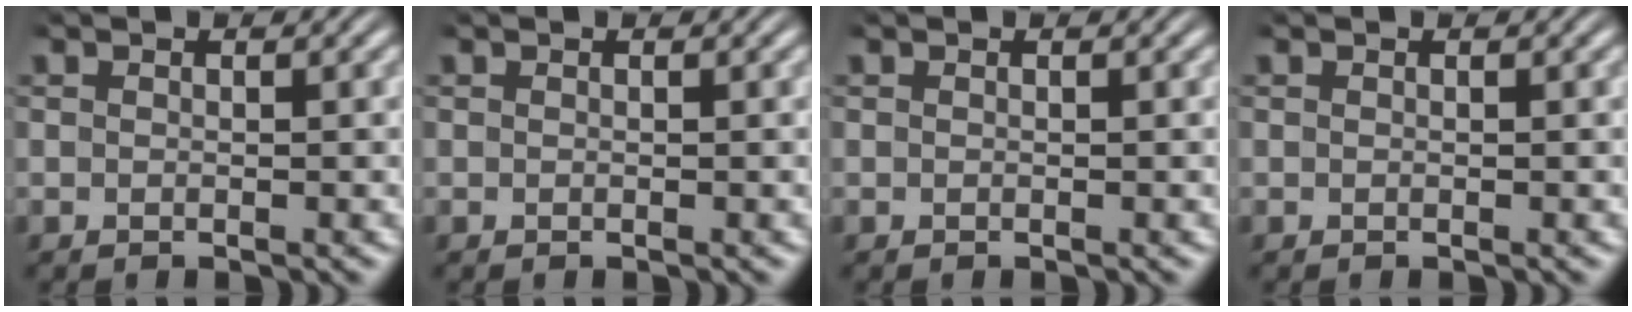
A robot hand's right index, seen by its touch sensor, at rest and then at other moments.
{"total": 0.0}
{"total": 0.0}
{"total": 0.0}